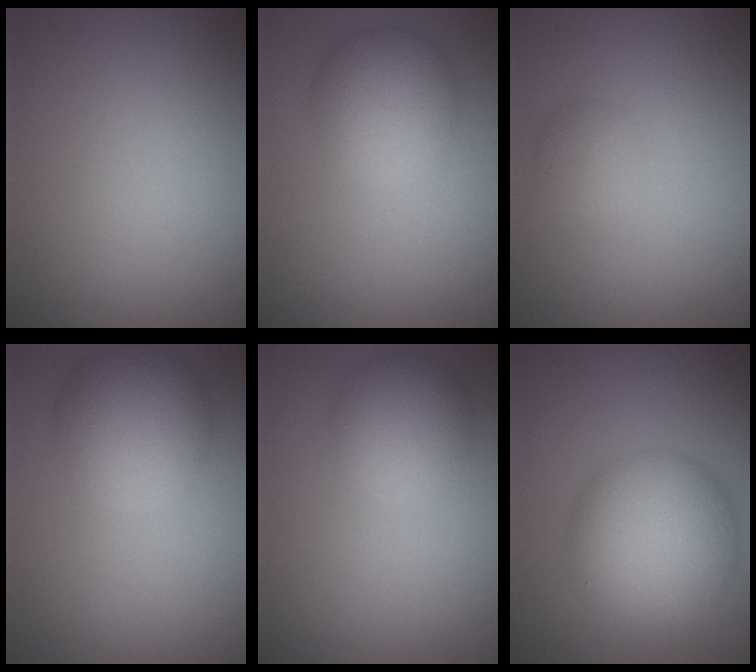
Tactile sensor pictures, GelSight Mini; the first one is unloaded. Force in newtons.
{"total": 4.9, "press": 4.9, "slide": 0.1}
{"total": 1.5, "press": 1.5, "slide": 0.0}
{"total": 6.0, "press": 6.0, "slide": 0.2}
{"total": 4.1, "press": 4.0, "slide": 0.1}
{"total": 8.9, "press": 8.9, "slide": 0.1}